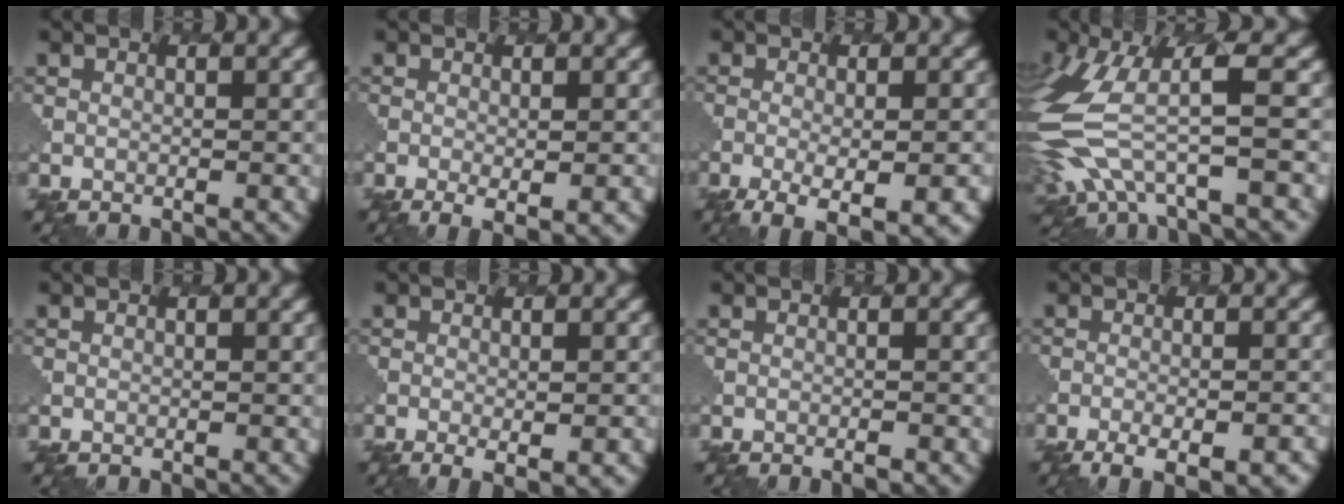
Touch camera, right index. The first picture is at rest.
{"total": 3.2, "force": [-0.9, 0.8, 3.0], "torque": [-0.048, -0.010, -0.010]}
{"total": 6.5, "force": [-2.9, 2.2, 5.4], "torque": [-0.086, -0.010, -0.037]}
{"total": 8.1, "force": [-0.8, 3.4, 7.3], "torque": [-0.181, 0.001, -0.023]}
{"total": 0.0}
{"total": 3.5, "force": [-1.2, 0.9, 3.2], "torque": [-0.045, -0.007, -0.010]}
{"total": 0.7, "force": [-0.5, 0.2, 0.5], "torque": [-0.002, 0.000, -0.008]}
{"total": 6.7, "force": [-3.9, 2.3, 5.0], "torque": [-0.066, -0.009, -0.045]}